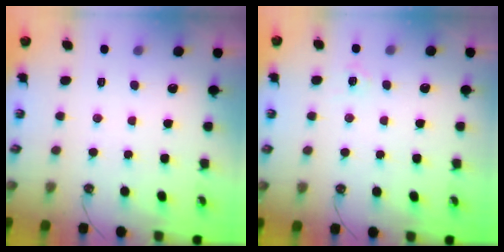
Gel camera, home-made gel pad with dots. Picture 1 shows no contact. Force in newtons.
{"total": 4.2, "press": 4.2, "slide": 0.6}